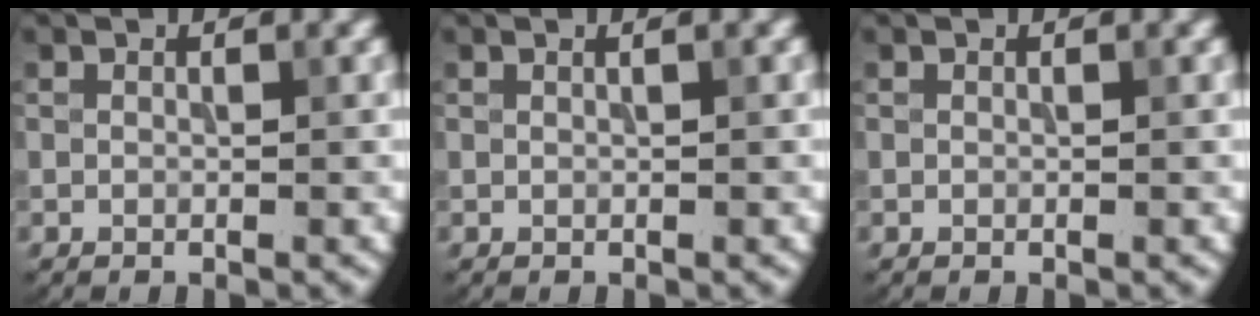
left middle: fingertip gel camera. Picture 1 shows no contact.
{"total": 0.8, "force": [0.3, 0.3, 0.7], "torque": [-0.007, 0.002, -0.003]}
{"total": 0.0}